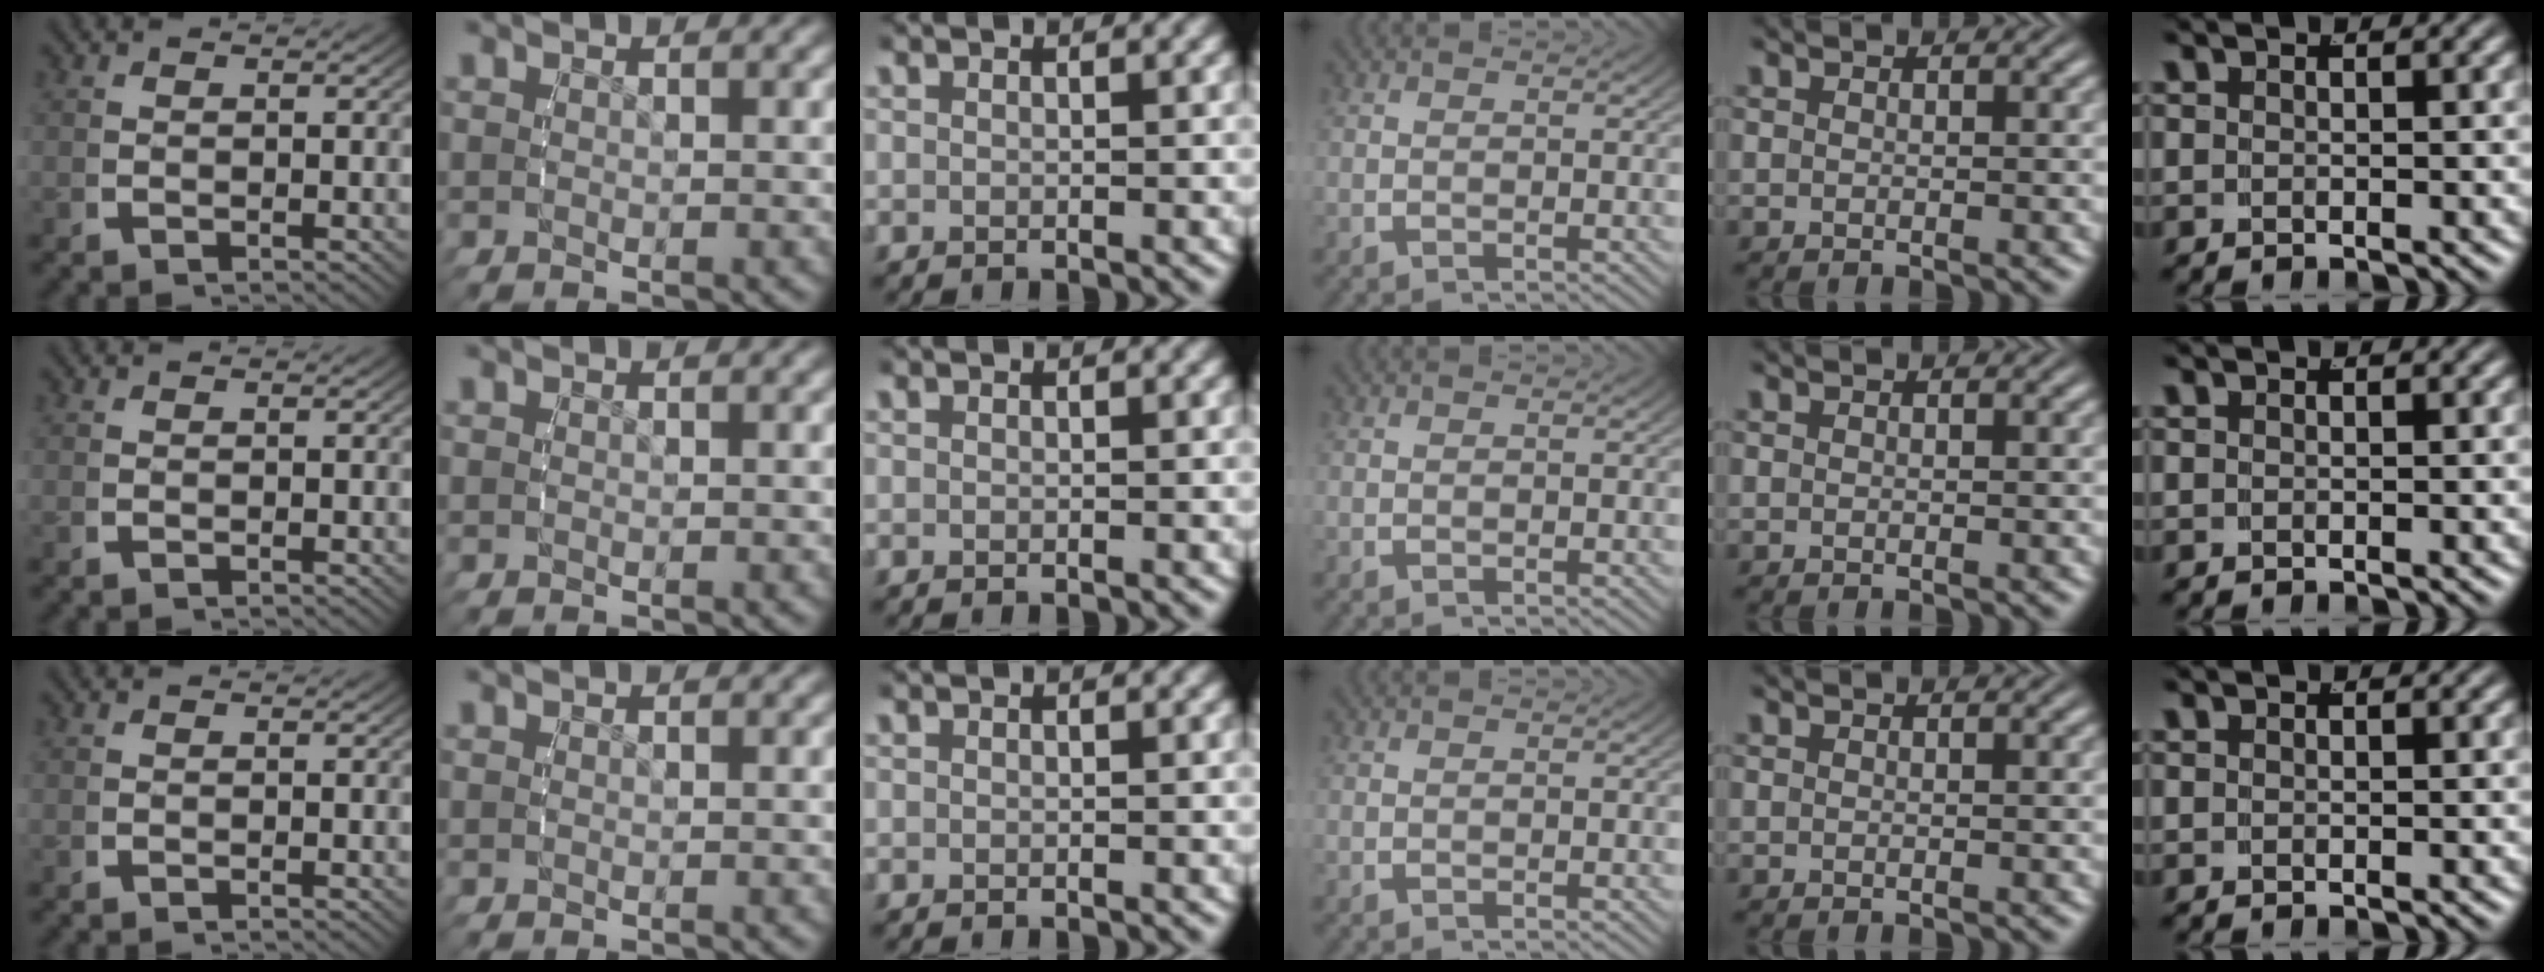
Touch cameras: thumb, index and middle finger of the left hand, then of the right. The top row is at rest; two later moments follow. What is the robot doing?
{"motion": "reach", "object": "pencil case"}